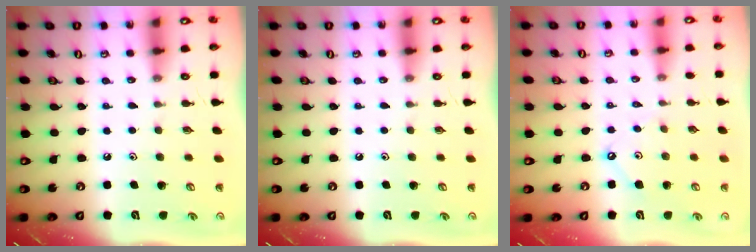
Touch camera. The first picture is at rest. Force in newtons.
{"total": 0.0}
{"total": 4.1, "press": 4.1, "slide": 0.5}